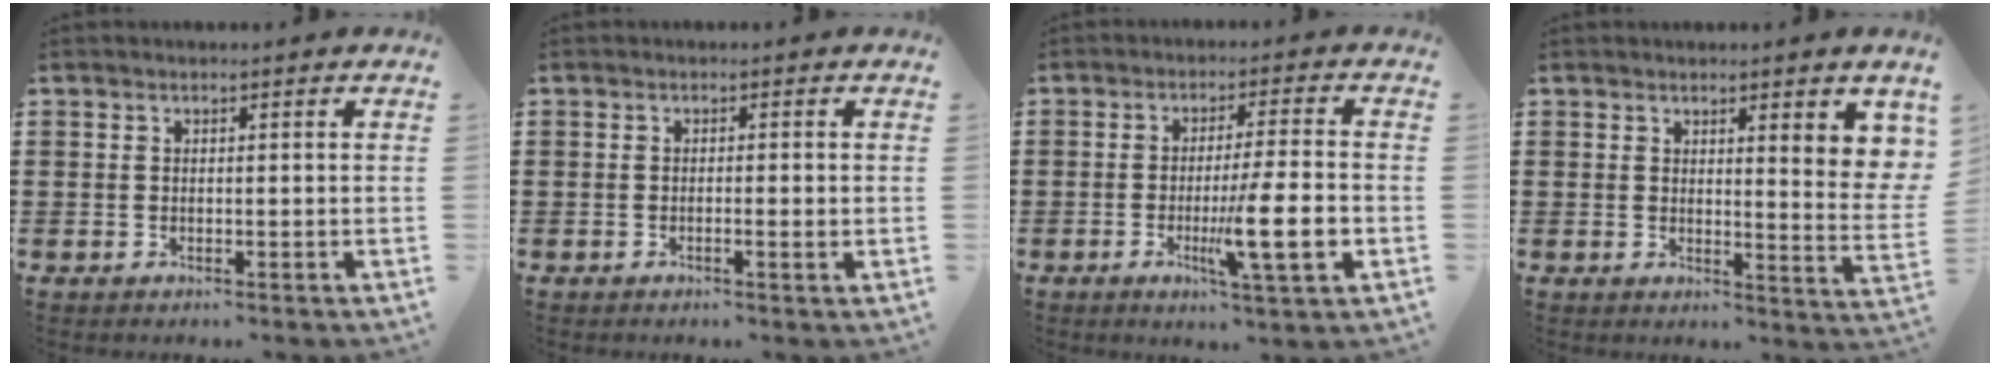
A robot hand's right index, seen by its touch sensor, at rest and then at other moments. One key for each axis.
{"total": 1.1, "fx": -0.3, "fy": 0.0, "fz": 1.0, "tx": -0.017, "ty": -0.001, "tz": -0.005}
{"total": 10.2, "fx": -2.7, "fy": 1.0, "fz": 9.8, "tx": -0.164, "ty": -0.016, "tz": -0.047}
{"total": 4.1, "fx": 2.6, "fy": 0.4, "fz": 3.2, "tx": -0.049, "ty": -0.018, "tz": 0.039}